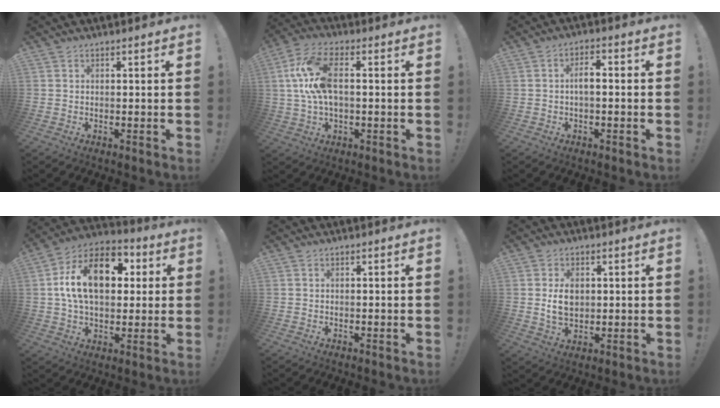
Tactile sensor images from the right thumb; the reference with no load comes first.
{"total": 13.5, "force": [1.6, 6.5, 11.7], "torque": [-0.229, 0.003, 0.031]}
{"total": 4.2, "force": [-0.6, 1.3, 3.9], "torque": [-0.063, 0.005, -0.013]}
{"total": 19.5, "force": [4.0, 12.1, 14.7], "torque": [-0.241, 0.004, 0.068]}
{"total": 0.0}
{"total": 6.5, "force": [0.7, 4.6, 4.6], "torque": [-0.074, 0.002, 0.010]}